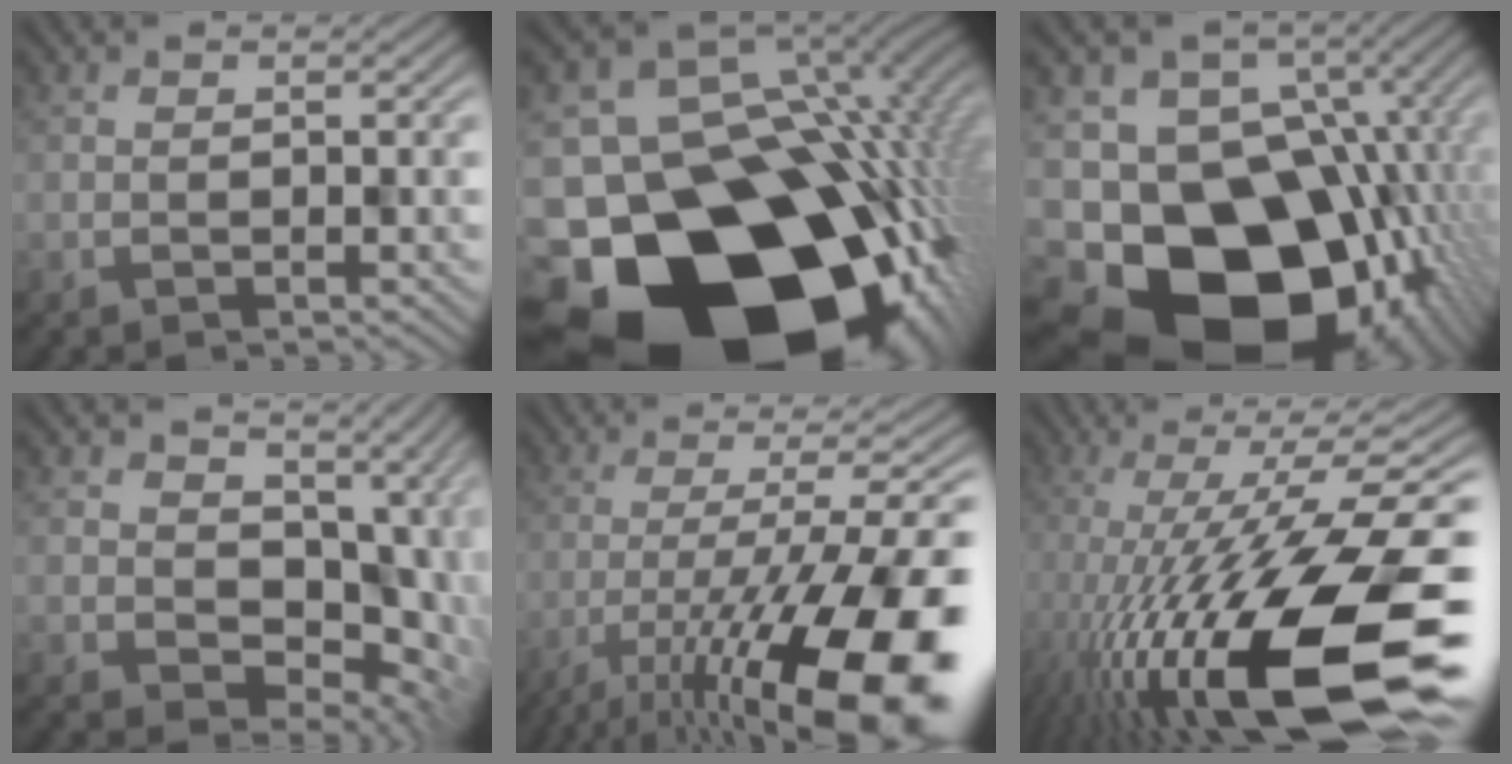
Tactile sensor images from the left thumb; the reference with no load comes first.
{"total": 23.3, "force": [-11.3, 16.9, 11.4], "torque": [-0.159, -0.079, -0.161]}
{"total": 19.6, "force": [-8.0, 14.4, 10.6], "torque": [-0.171, -0.018, -0.106]}
{"total": 11.0, "force": [2.2, 8.3, 6.9], "torque": [-0.109, -0.042, 0.062]}
{"total": 17.5, "force": [-9.0, 5.1, 14.1], "torque": [-0.209, -0.010, -0.142]}
{"total": 19.0, "force": [-7.5, 5.9, 16.5], "torque": [-0.280, -0.011, -0.124]}